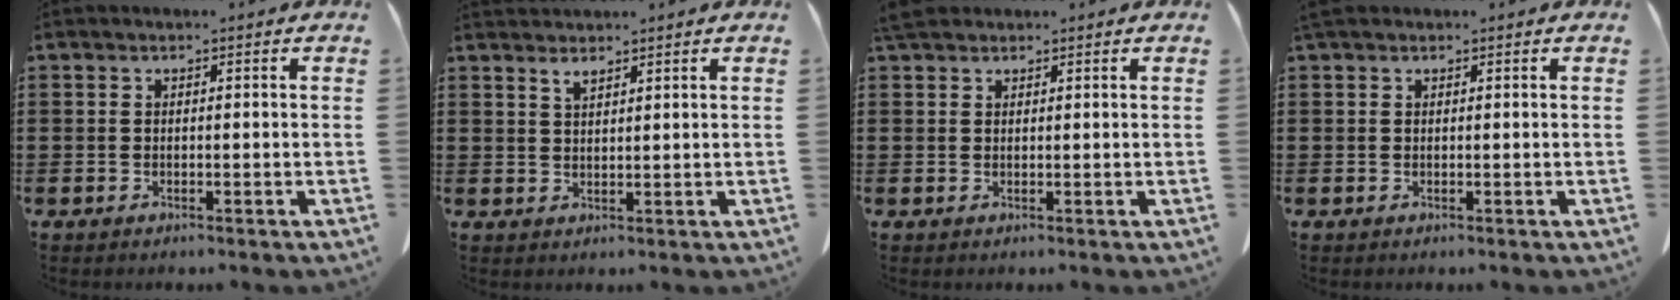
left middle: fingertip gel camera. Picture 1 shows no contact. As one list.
[{"total": 1.9, "force": [1.6, 0.4, 0.9], "torque": [-0.022, 0.000, 0.030]}, {"total": 2.8, "force": [2.3, 1.1, 1.1], "torque": [-0.029, 0.005, 0.046]}, {"total": 0.8, "force": [0.6, 0.4, 0.3], "torque": [-0.009, 0.003, 0.012]}]